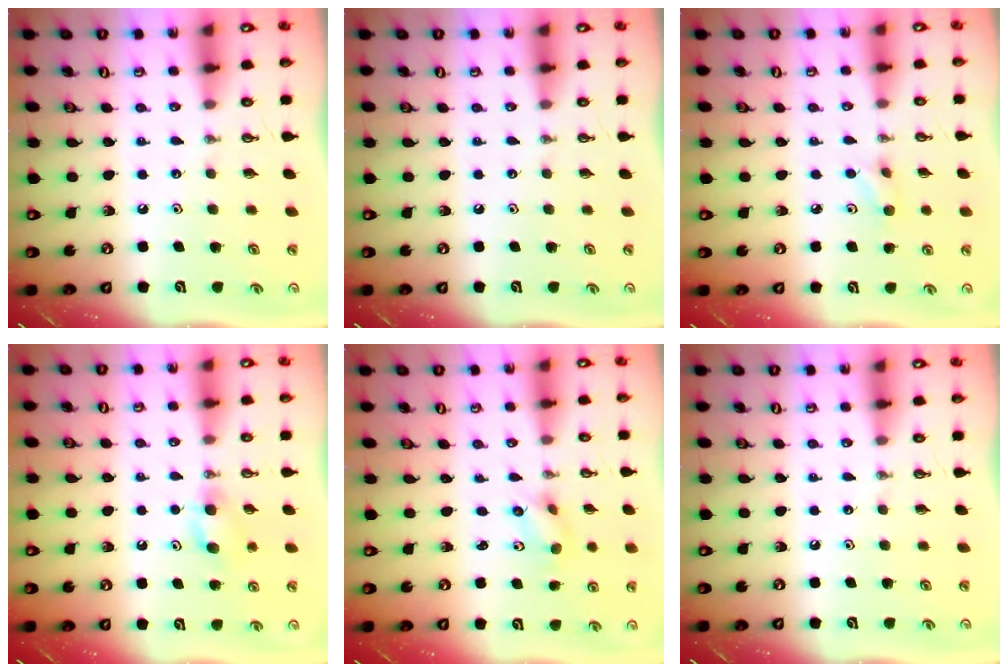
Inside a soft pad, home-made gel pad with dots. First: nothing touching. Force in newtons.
{"total": 0.0}
{"total": 5.0, "press": 4.9, "slide": 0.8}
{"total": 5.6, "press": 5.5, "slide": 1.3}
{"total": 2.6, "press": 2.4, "slide": 1.0}
{"total": 0.0}